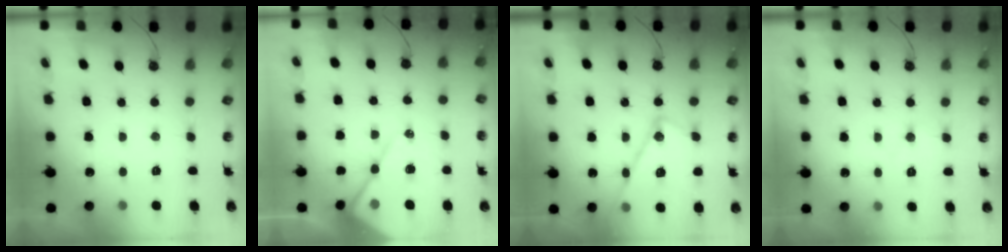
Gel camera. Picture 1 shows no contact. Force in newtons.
{"total": 14.5, "press": 14.4, "slide": 1.4}
{"total": 18.0, "press": 17.9, "slide": 1.2}
{"total": 6.1, "press": 6.0, "slide": 1.0}